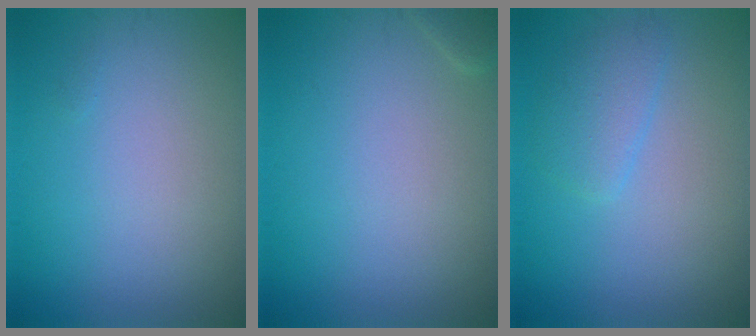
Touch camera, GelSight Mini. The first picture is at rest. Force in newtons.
{"total": 0.7, "press": 0.7, "slide": 0.1}
{"total": 2.2, "press": 2.1, "slide": 0.2}